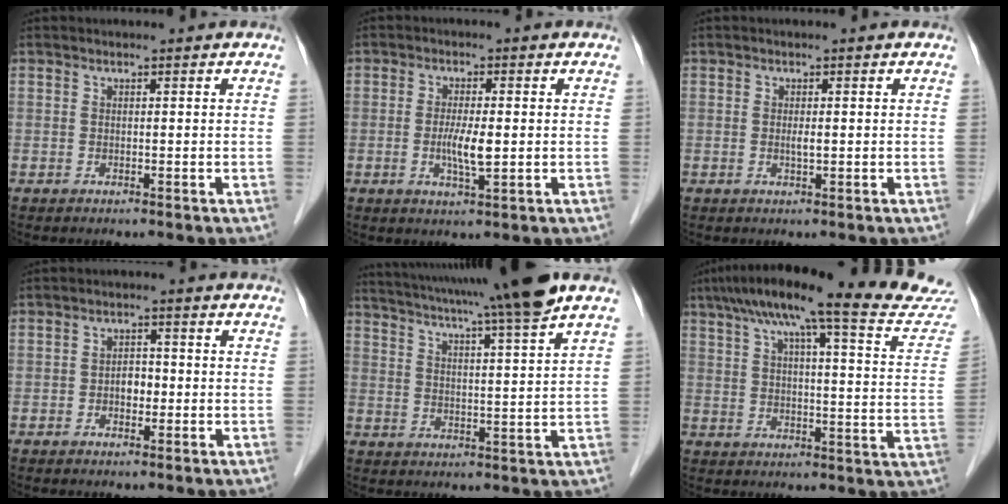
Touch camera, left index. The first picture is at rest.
{"total": 4.1, "force": [-0.5, 0.6, 4.0], "torque": [-0.082, -0.005, -0.009]}
{"total": 0.9, "force": [0.0, 0.1, 0.9], "torque": [-0.020, -0.001, 0.000]}
{"total": 2.4, "force": [-0.7, 1.5, 1.7], "torque": [-0.023, 0.009, -0.013]}
{"total": 17.5, "force": [14.6, -1.9, 9.3], "torque": [-0.164, -0.014, 0.204]}
{"total": 24.7, "force": [21.4, 1.3, 12.3], "torque": [-0.179, -0.023, 0.261]}